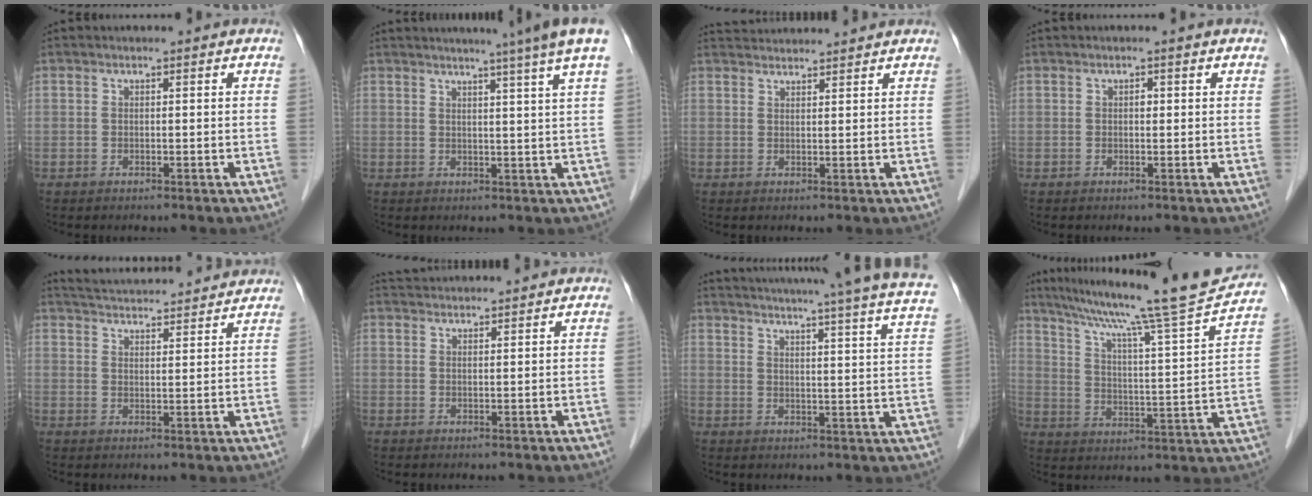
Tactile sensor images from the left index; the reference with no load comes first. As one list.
[{"total": 8.7, "force": [6.6, -1.6, 5.3], "torque": [-0.068, 0.000, 0.059]}, {"total": 5.7, "force": [5.7, 0.3, 0.8], "torque": [-0.018, 0.036, 0.081]}, {"total": 0.5, "force": [0.0, 0.3, 0.4], "torque": [-0.005, 0.001, -0.002]}, {"total": 16.3, "force": [15.4, 1.9, 4.9], "torque": [-0.083, 0.037, 0.215]}, {"total": 6.5, "force": [6.4, 0.2, 1.2], "torque": [-0.026, 0.038, 0.095]}, {"total": 28.7, "force": [25.7, -0.3, 12.8], "torque": [-0.197, -0.060, 0.306]}, {"total": 21.0, "force": [18.2, -1.6, 10.3], "torque": [-0.174, -0.027, 0.258]}]